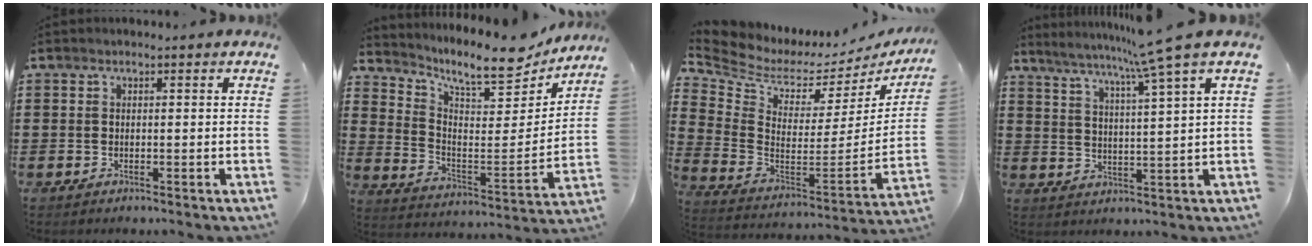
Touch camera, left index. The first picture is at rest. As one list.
[{"total": 8.9, "force": [7.8, 1.5, 4.0], "torque": [-0.091, -0.062, 0.124]}, {"total": 4.1, "force": [3.2, 2.1, 1.4], "torque": [-0.057, -0.047, 0.050]}, {"total": 6.9, "force": [5.2, -2.1, 3.9], "torque": [-0.094, -0.036, 0.081]}]